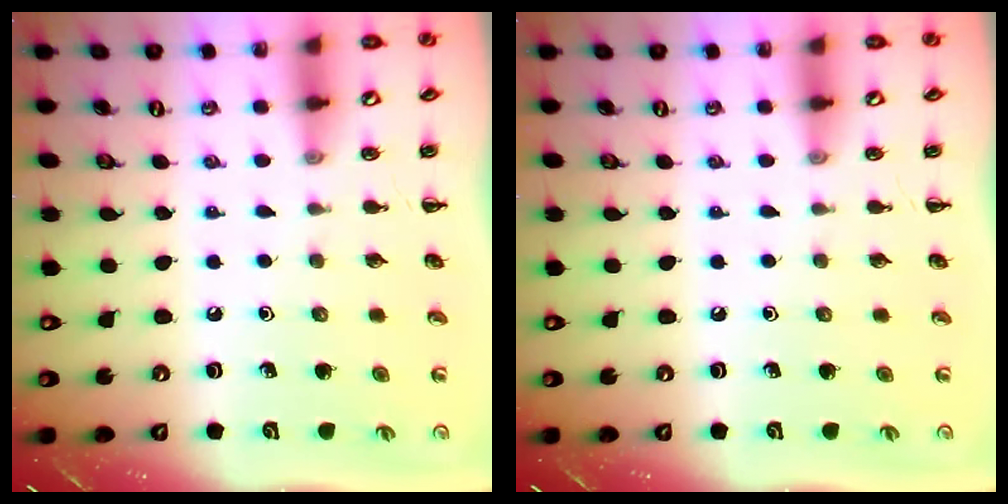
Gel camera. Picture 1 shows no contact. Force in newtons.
{"total": 0.0}